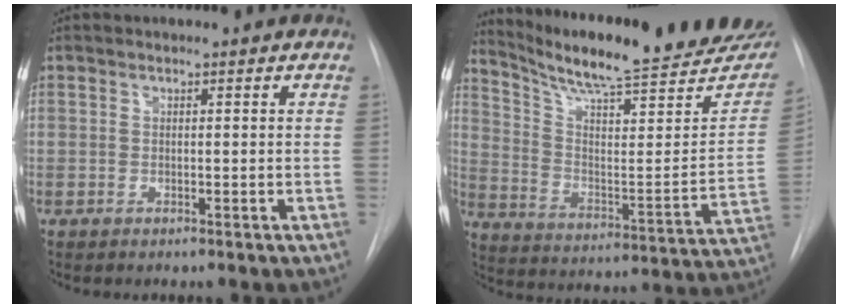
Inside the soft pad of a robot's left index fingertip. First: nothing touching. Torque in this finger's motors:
{"motor_torque": [0.09, -0.31, 0.15, 0.06]}